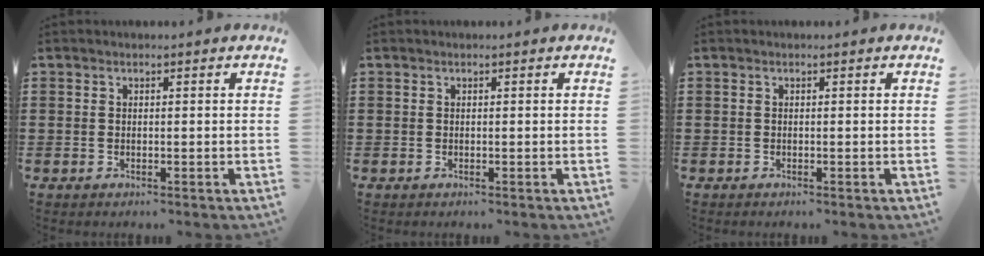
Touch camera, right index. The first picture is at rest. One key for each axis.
{"total": 0.0}
{"total": 0.0}